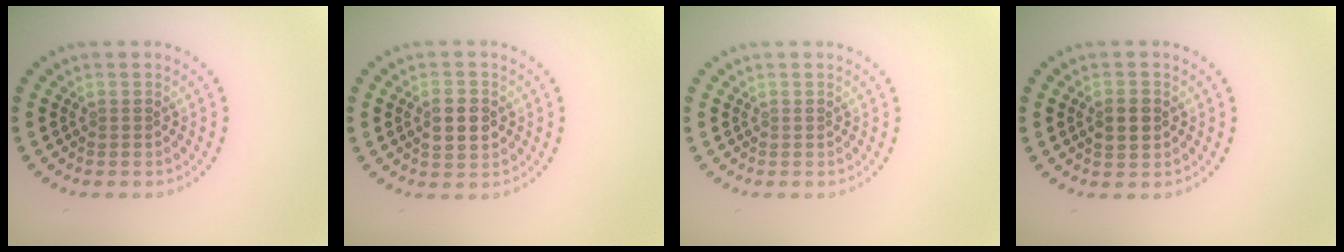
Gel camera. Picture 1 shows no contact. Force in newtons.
{"total": 2.9, "press": 2.9, "slide": 0.2}
{"total": 0.0}
{"total": 2.5, "press": 2.5, "slide": 0.2}